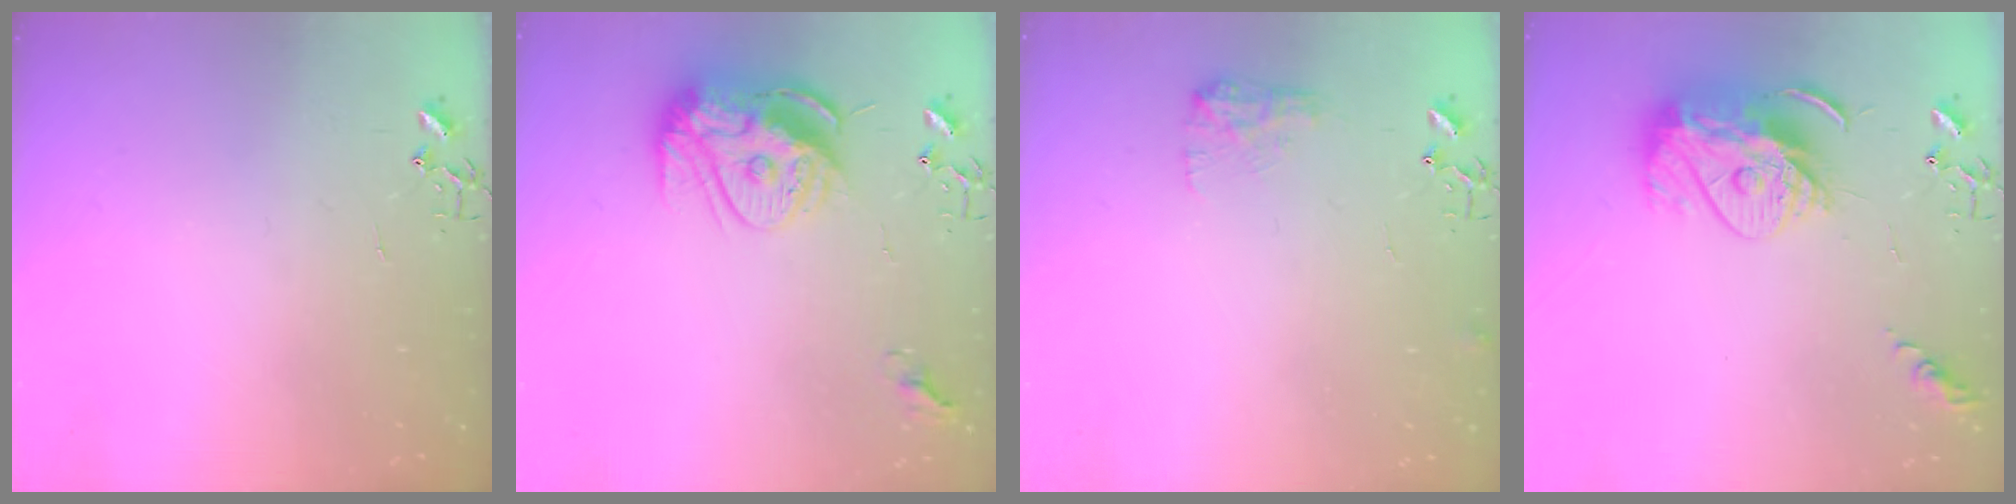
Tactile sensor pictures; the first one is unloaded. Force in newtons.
{"total": 15.6, "press": 15.6, "slide": 1.3}
{"total": 8.3, "press": 8.2, "slide": 0.3}
{"total": 14.0, "press": 13.9, "slide": 1.4}